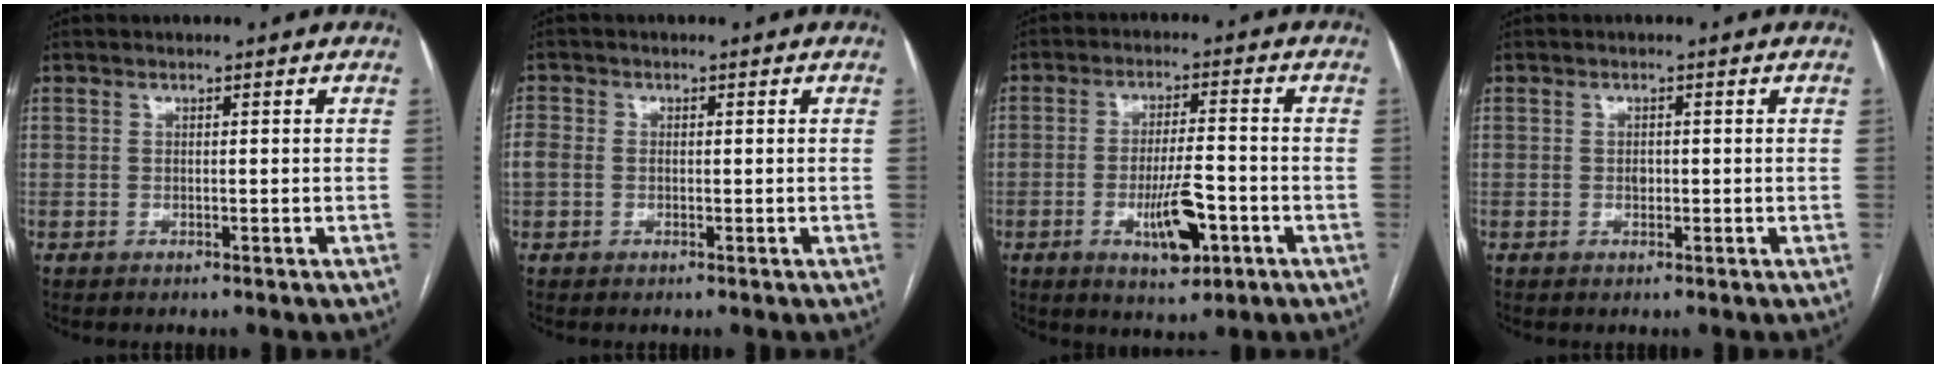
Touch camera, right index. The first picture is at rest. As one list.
[{"total": 2.6, "force": [-0.2, 2.2, 1.4], "torque": [-0.045, 0.013, -0.003]}, {"total": 7.9, "force": [-2.9, 2.1, 7.0], "torque": [-0.124, -0.005, -0.042]}, {"total": 0.8, "force": [0.0, 0.6, 0.6], "torque": [-0.008, 0.003, 0.001]}]